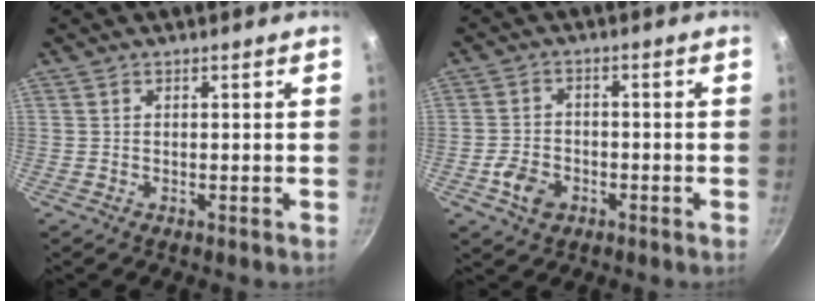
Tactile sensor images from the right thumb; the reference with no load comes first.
{"total": 5.5, "force": [-2.5, 3.8, 3.1], "torque": [-0.055, 0.019, -0.049]}